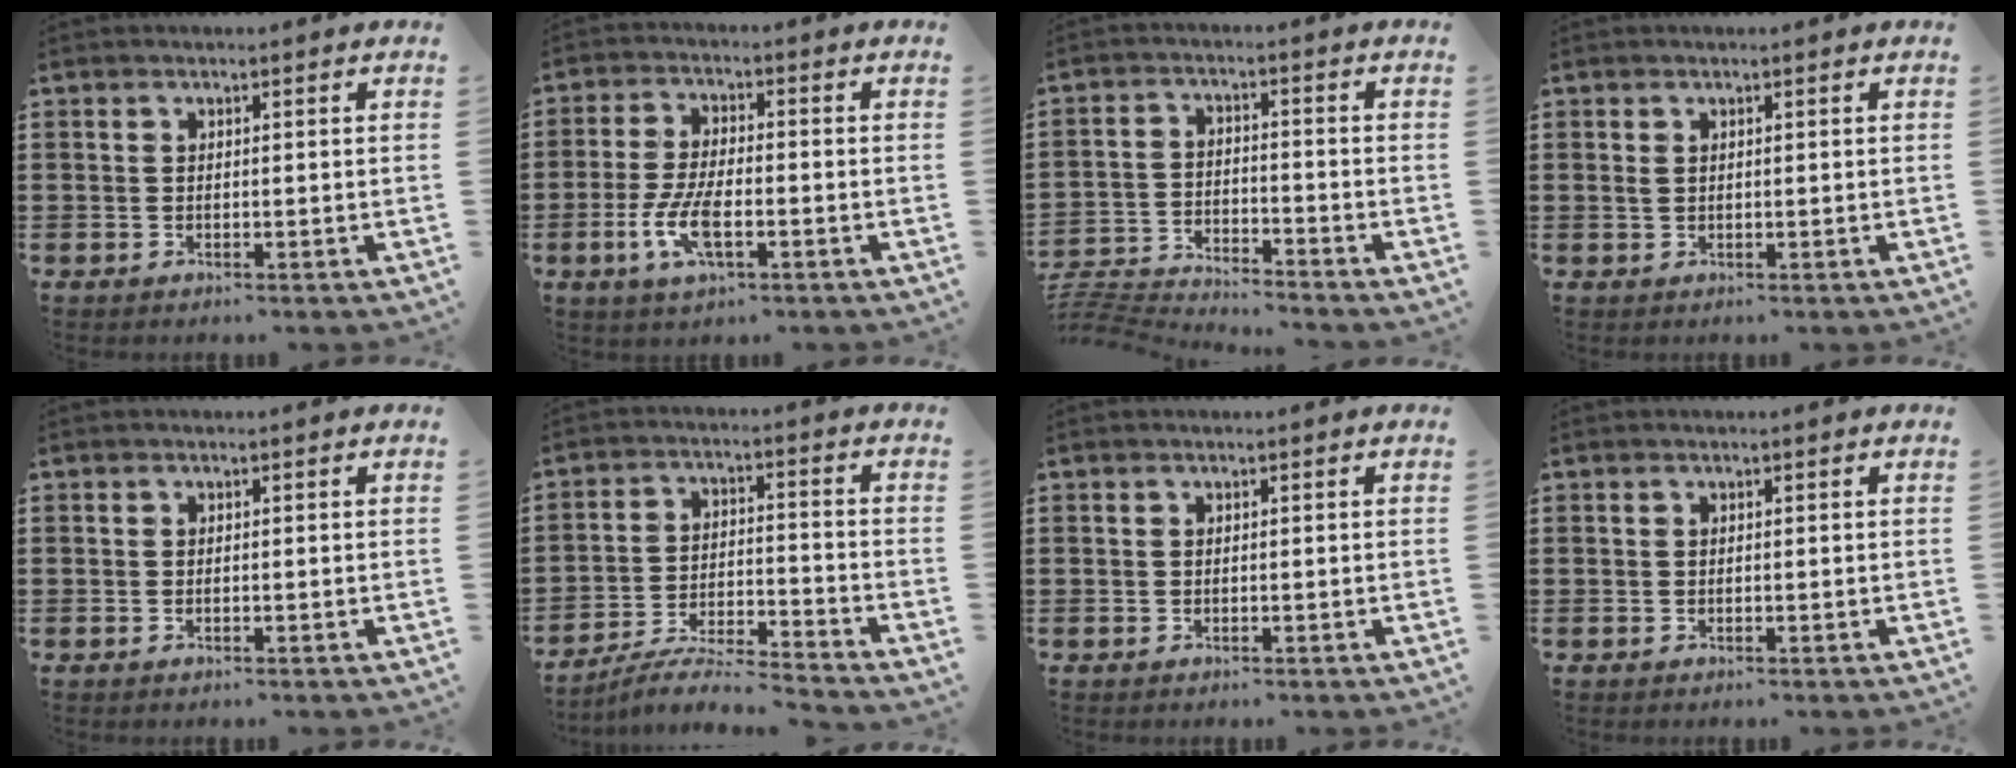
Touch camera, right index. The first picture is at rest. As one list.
[{"total": 7.0, "force": [-2.3, 2.6, 6.1], "torque": [-0.141, -0.010, -0.048]}, {"total": 4.5, "force": [-4.5, -0.1, 0.2], "torque": [-0.022, -0.006, -0.099]}, {"total": 0.7, "force": [0.3, 0.4, 0.5], "torque": [-0.012, 0.002, 0.005]}, {"total": 0.0}, {"total": 6.5, "force": [-6.2, 0.0, 1.8], "torque": [-0.039, -0.003, -0.123]}, {"total": 0.0}, {"total": 0.0}]